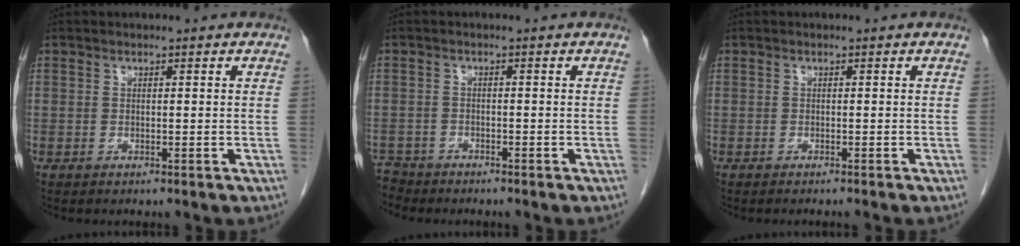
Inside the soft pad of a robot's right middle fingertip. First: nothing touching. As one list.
[{"total": 2.2, "force": [-2.1, 0.5, -0.3], "torque": [0.003, -0.005, -0.041]}, {"total": 2.1, "force": [-1.9, -0.3, 1.0], "torque": [-0.012, 0.004, -0.023]}]